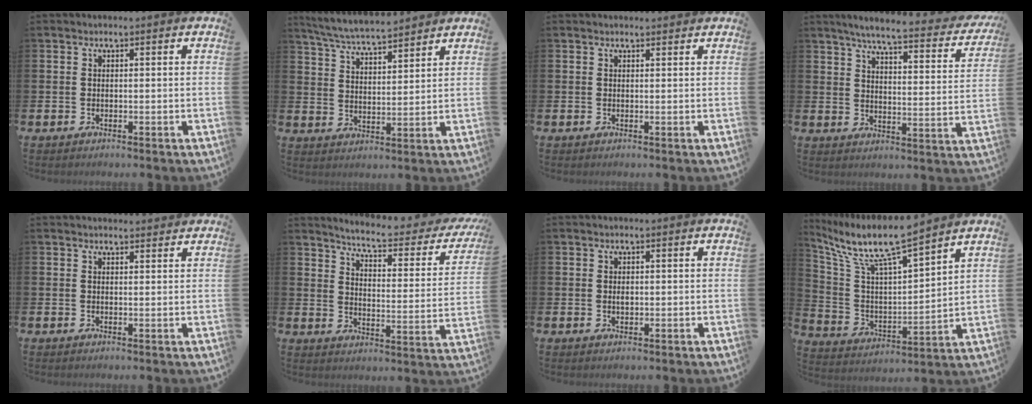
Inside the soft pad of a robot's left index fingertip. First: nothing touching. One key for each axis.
{"total": 6.1, "fx": 5.9, "fy": 0.5, "fz": 1.5, "tx": -0.052, "ty": -0.031, "tz": 0.104}
{"total": 0.7, "fx": 0.7, "fy": 0.1, "fz": 0.2, "tx": 0.007, "ty": -0.003, "tz": 0.010}
{"total": 5.7, "fx": 5.1, "fy": 0.4, "fz": 2.5, "tx": -0.064, "ty": -0.039, "tz": 0.078}
{"total": 1.4, "fx": 1.4, "fy": 0.2, "fz": 0.0, "tx": 0.008, "ty": -0.007, "tz": 0.023}
{"total": 5.5, "fx": 4.9, "fy": 0.6, "fz": 2.4, "tx": -0.064, "ty": -0.040, "tz": 0.073}
{"total": 0.8, "fx": 0.1, "fy": 0.5, "fz": 0.6, "tx": -0.011, "ty": 0.002, "tz": 0.001}
{"total": 9.6, "fx": 8.4, "fy": 1.0, "fz": 4.5, "tx": -0.129, "ty": -0.055, "tz": 0.138}